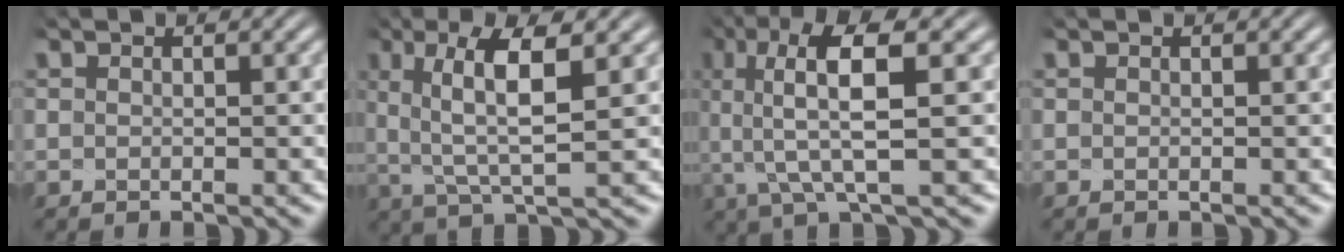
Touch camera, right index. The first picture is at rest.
{"total": 6.2, "force": [0.6, 2.7, 5.6], "torque": [-0.106, -0.004, 0.014]}
{"total": 8.5, "force": [1.8, 3.7, 7.4], "torque": [-0.147, -0.003, 0.024]}
{"total": 0.0}